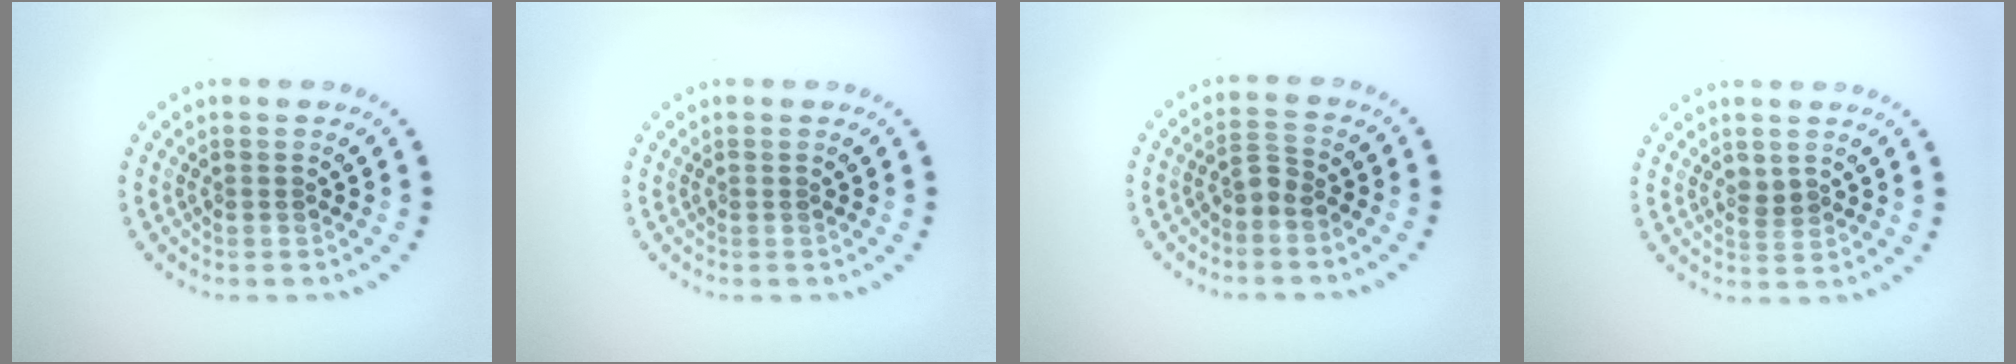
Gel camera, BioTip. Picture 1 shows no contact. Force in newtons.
{"total": 0.0}
{"total": 1.9, "press": 1.4, "slide": 1.2}
{"total": 1.2, "press": 1.1, "slide": 0.5}